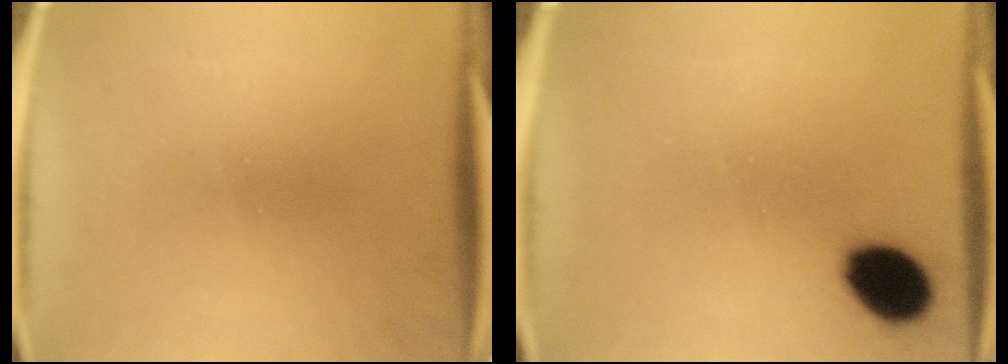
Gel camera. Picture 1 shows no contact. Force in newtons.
{"total": 9.4}